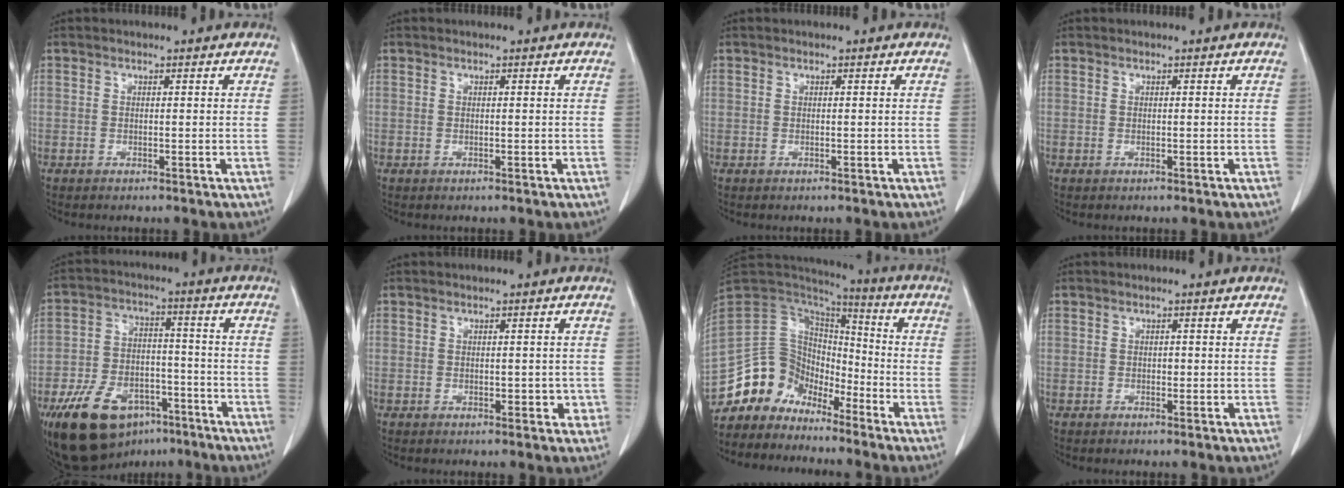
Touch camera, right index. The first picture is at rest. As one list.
[{"total": 0.0}, {"total": 0.0}, {"total": 0.0}, {"total": 18.3, "force": [-11.2, 9.9, 10.5], "torque": [-0.204, 0.008, -0.185]}, {"total": 3.1, "force": [-0.7, 1.9, 2.4], "torque": [-0.027, 0.010, -0.003]}, {"total": 13.8, "force": [-11.2, 7.6, 2.8], "torque": [-0.056, 0.063, -0.211]}, {"total": 1.5, "force": [-0.2, 1.0, 1.1], "torque": [-0.019, 0.003, -0.002]}]